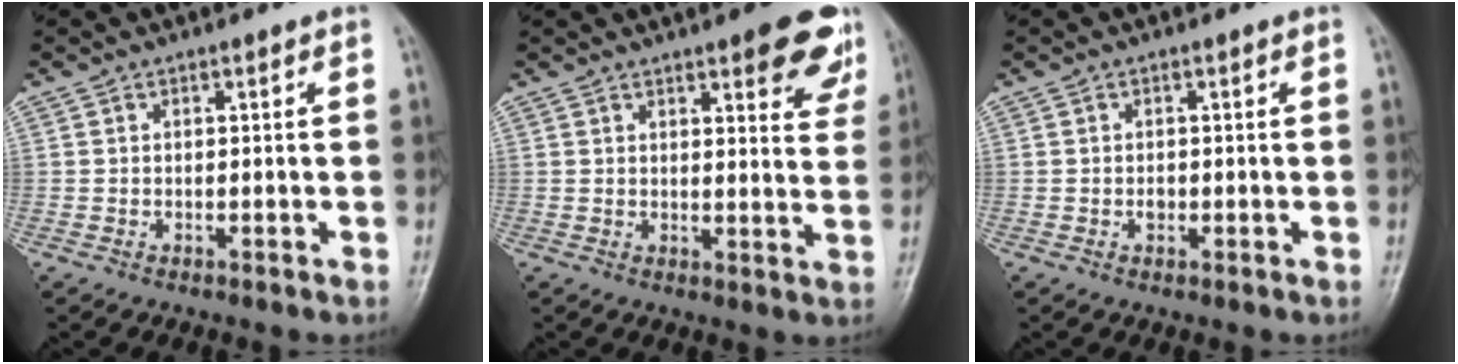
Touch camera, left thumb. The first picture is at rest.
{"total": 10.6, "force": [6.6, 3.4, 7.6], "torque": [-0.055, -0.029, 0.071]}
{"total": 1.1, "force": [-0.2, 0.8, 0.6], "torque": [-0.006, 0.002, -0.003]}